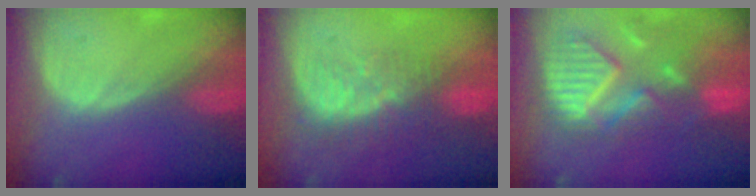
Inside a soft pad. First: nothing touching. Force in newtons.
{"total": 8.2, "press": 7.2, "slide": 3.8}
{"total": 11.8, "press": 10.4, "slide": 5.5}